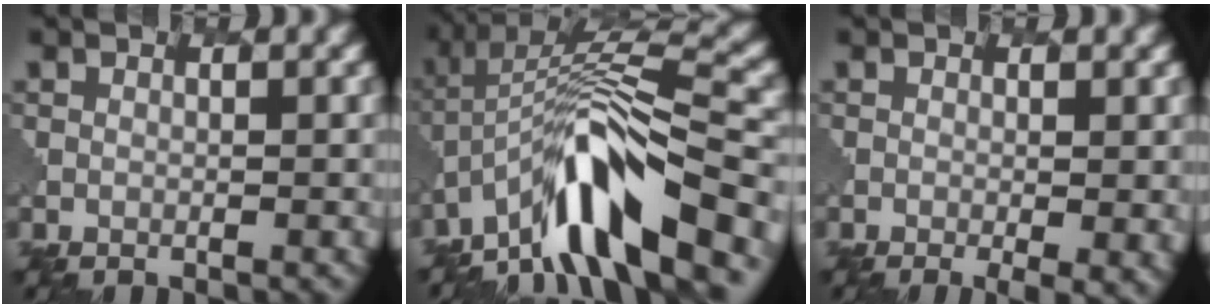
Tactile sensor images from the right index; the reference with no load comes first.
{"total": 9.9, "force": [-6.0, 2.6, 7.5], "torque": [-0.119, 0.016, -0.110]}
{"total": 3.6, "force": [-0.8, 1.3, 3.3], "torque": [-0.041, -0.013, -0.001]}